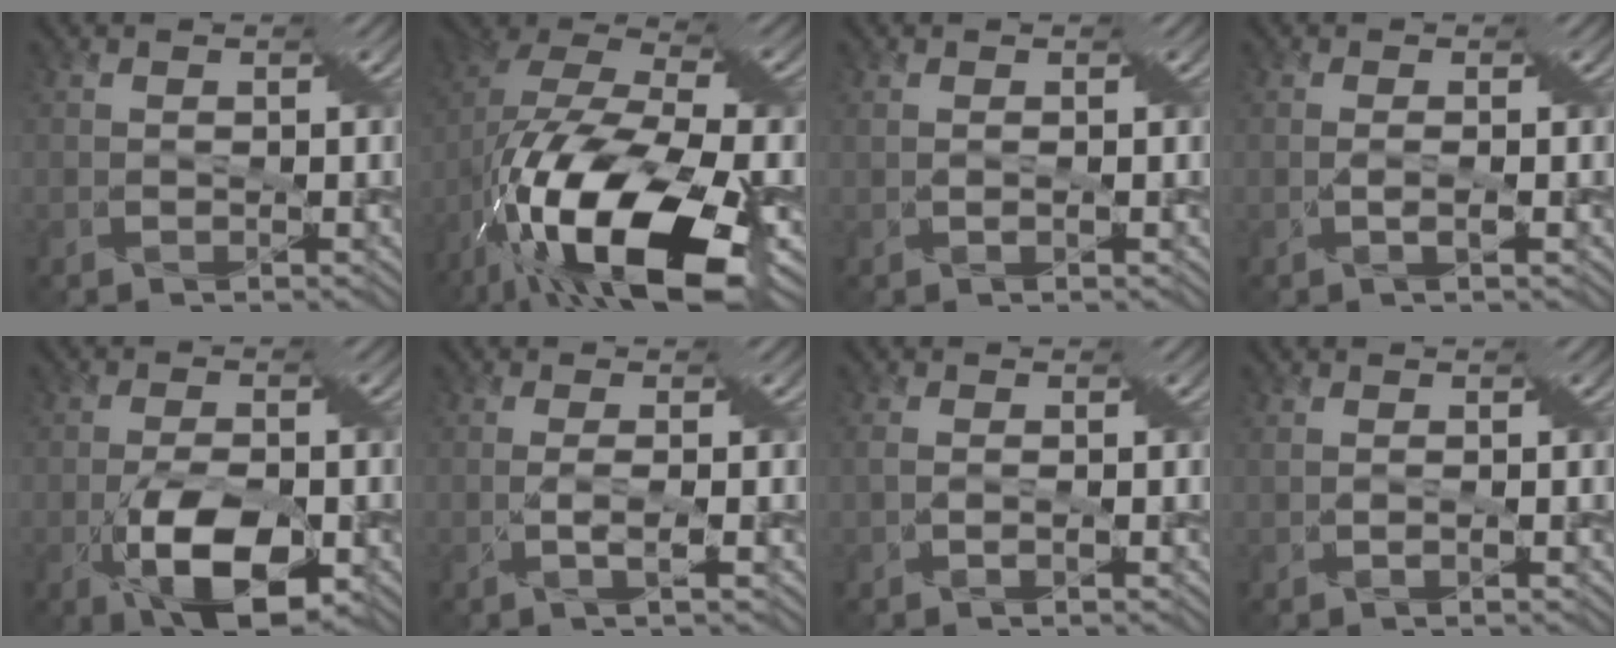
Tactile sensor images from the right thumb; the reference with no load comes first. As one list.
[{"total": 19.2, "force": [-7.9, 8.0, 15.6], "torque": [-0.341, -0.012, -0.128]}, {"total": 1.0, "force": [0.2, 0.5, 0.9], "torque": [-0.022, -0.001, 0.005]}, {"total": 1.1, "force": [-0.2, -0.4, 1.0], "torque": [-0.020, 0.000, 0.000]}, {"total": 9.3, "force": [-3.5, 4.0, 7.6], "torque": [-0.144, -0.011, -0.059]}, {"total": 1.7, "force": [-0.1, -0.9, 1.4], "torque": [-0.032, 0.005, -0.002]}, {"total": 2.0, "force": [-0.1, 1.0, 1.7], "torque": [-0.039, -0.004, -0.001]}, {"total": 0.9, "force": [0.2, 0.4, 0.8], "torque": [-0.021, 0.000, 0.006]}]